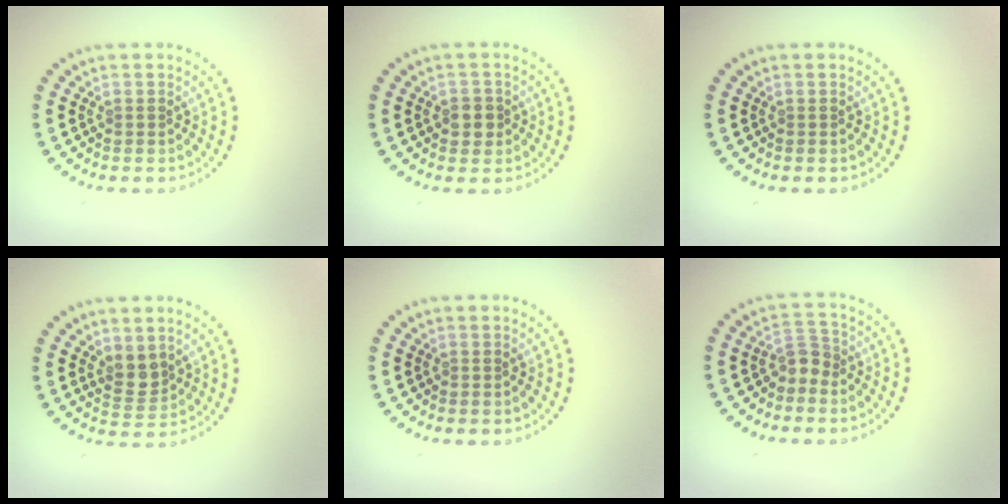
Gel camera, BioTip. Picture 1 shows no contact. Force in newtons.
{"total": 1.8, "press": 1.8, "slide": 0.6}
{"total": 0.0}
{"total": 2.2, "press": 1.9, "slide": 1.2}
{"total": 0.0}
{"total": 1.9, "press": 1.6, "slide": 1.1}